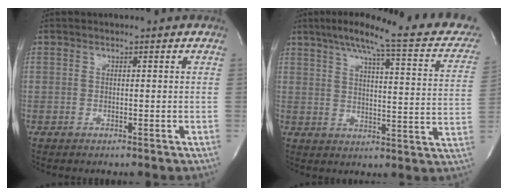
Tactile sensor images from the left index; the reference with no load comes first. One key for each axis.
{"total": 23.0, "fx": 18.1, "fy": 3.3, "fz": 13.8, "tx": -0.193, "ty": 0.008, "tz": 0.219}